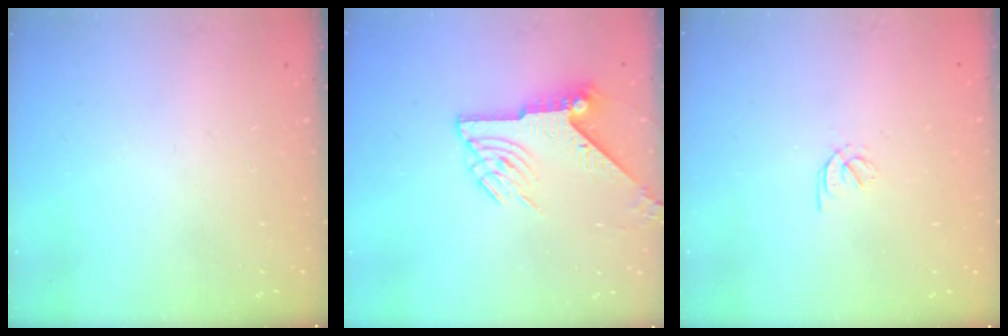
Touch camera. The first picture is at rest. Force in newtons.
{"total": 9.2, "press": 9.2, "slide": 0.6}
{"total": 1.5, "press": 1.4, "slide": 0.5}